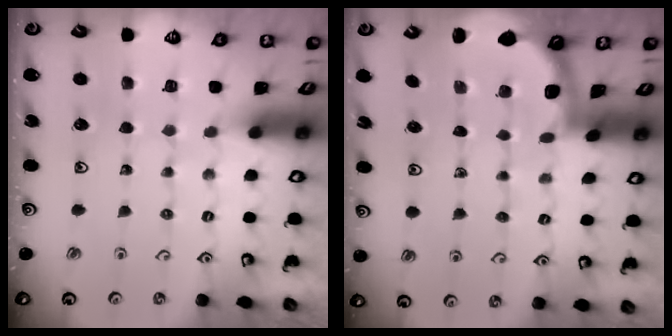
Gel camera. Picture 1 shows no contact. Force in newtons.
{"total": 1.8, "press": 1.8, "slide": 0.0}